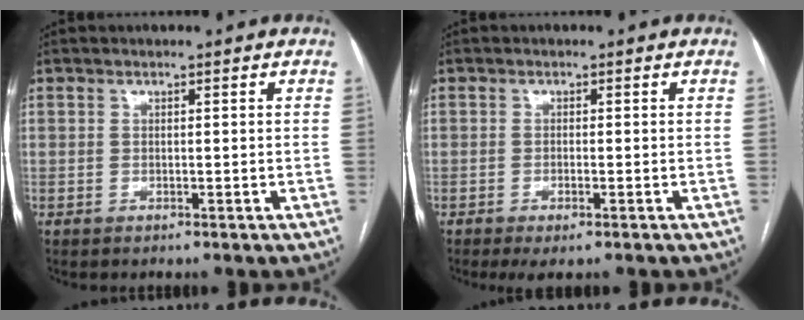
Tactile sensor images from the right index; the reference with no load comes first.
{"total": 2.4, "force": [-1.3, 0.5, 2.0], "torque": [-0.035, -0.006, -0.019]}